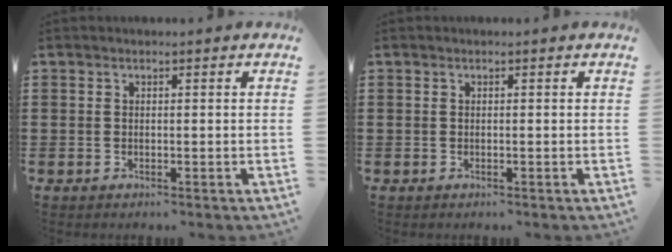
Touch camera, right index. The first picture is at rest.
{"total": 0.0}